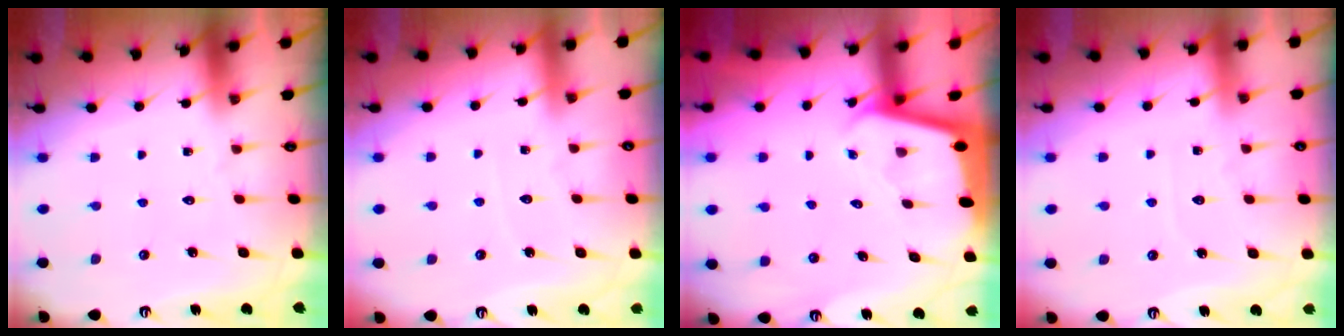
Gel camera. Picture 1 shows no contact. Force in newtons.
{"total": 2.8, "press": 2.8, "slide": 0.4}
{"total": 1.9, "press": 1.9, "slide": 0.1}
{"total": 4.2, "press": 4.1, "slide": 0.5}